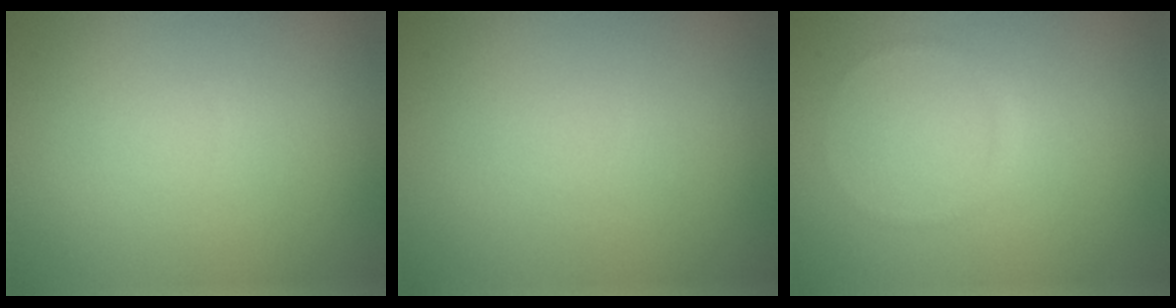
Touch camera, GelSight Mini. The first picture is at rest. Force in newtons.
{"total": 0.0}
{"total": 0.7, "press": 0.7, "slide": 0.1}